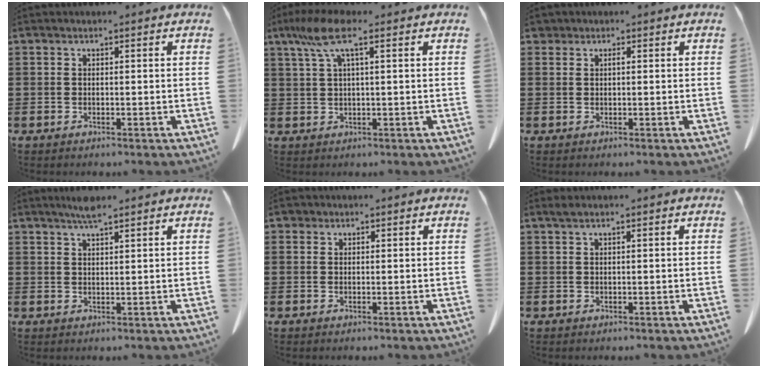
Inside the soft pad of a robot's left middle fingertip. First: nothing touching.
{"total": 6.4, "force": [2.7, 1.2, 5.7], "torque": [-0.131, 0.001, 0.042]}
{"total": 1.0, "force": [0.5, 0.7, 0.6], "torque": [-0.014, 0.006, 0.008]}
{"total": 2.8, "force": [2.3, 0.3, 1.7], "torque": [-0.036, 0.003, 0.041]}
{"total": 1.0, "force": [0.7, 0.7, 0.2], "torque": [-0.008, 0.006, 0.013]}
{"total": 0.8, "force": [0.5, 0.0, 0.7], "torque": [-0.013, 0.002, 0.008]}